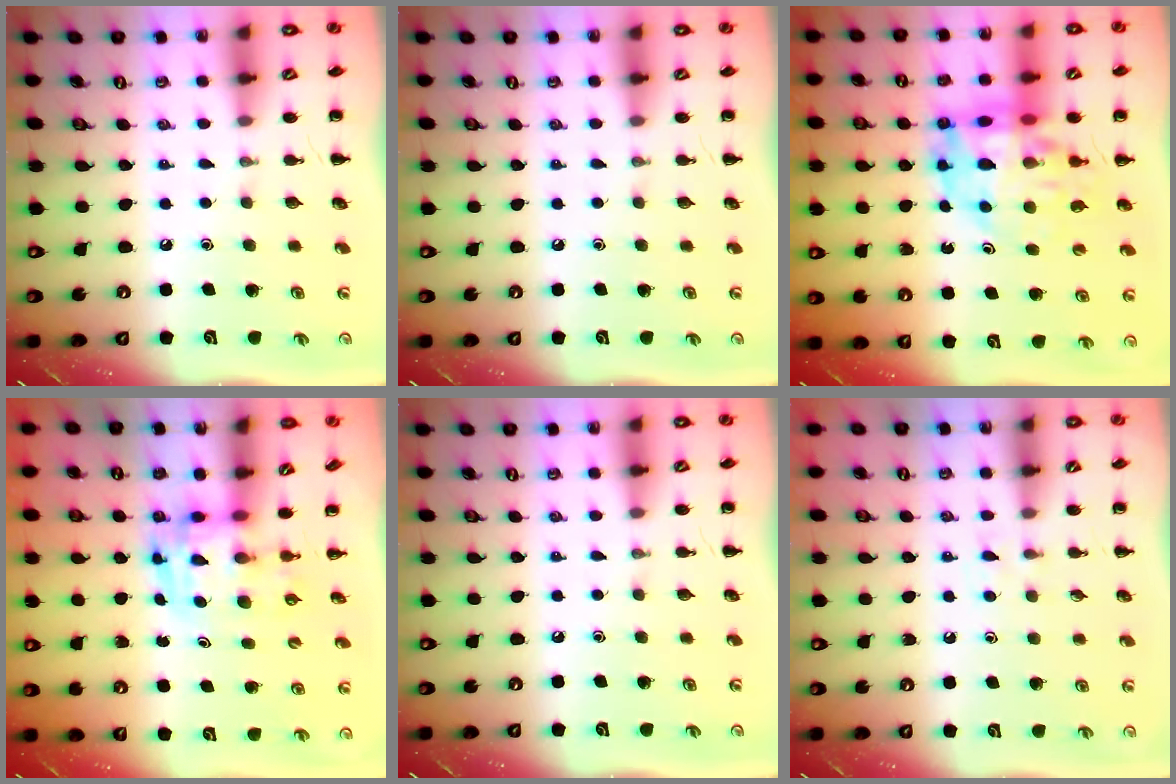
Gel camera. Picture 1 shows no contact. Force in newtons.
{"total": 0.0}
{"total": 17.4, "press": 16.9, "slide": 4.2}
{"total": 3.6, "press": 3.5, "slide": 0.6}
{"total": 0.0}
{"total": 3.1, "press": 2.9, "slide": 1.2}